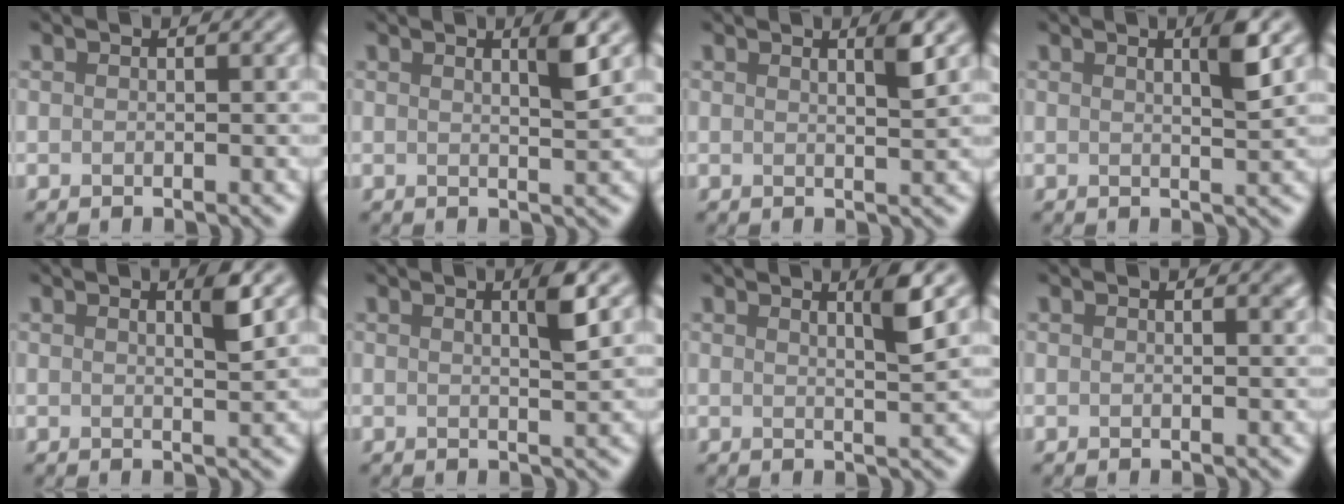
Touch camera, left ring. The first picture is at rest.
{"total": 2.2, "force": [1.1, 0.4, 1.9], "torque": [-0.022, 0.001, 0.014]}
{"total": 1.8, "force": [1.0, 0.4, 1.4], "torque": [-0.015, 0.001, 0.013]}
{"total": 2.5, "force": [1.0, 0.4, 2.2], "torque": [-0.028, 0.002, 0.014]}
{"total": 2.0, "force": [0.9, 0.3, 1.7], "torque": [-0.022, 0.000, 0.012]}
{"total": 2.3, "force": [0.9, 0.3, 2.0], "torque": [-0.028, 0.002, 0.013]}
{"total": 2.6, "force": [1.4, 0.4, 2.2], "torque": [-0.025, 0.001, 0.019]}
{"total": 0.8, "force": [0.5, 0.2, 0.6], "torque": [-0.005, -0.003, 0.010]}